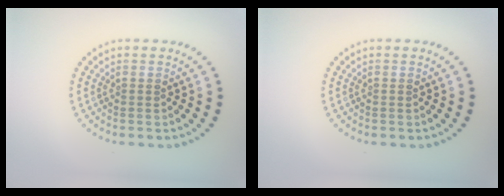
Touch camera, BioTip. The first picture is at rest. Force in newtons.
{"total": 0.0}